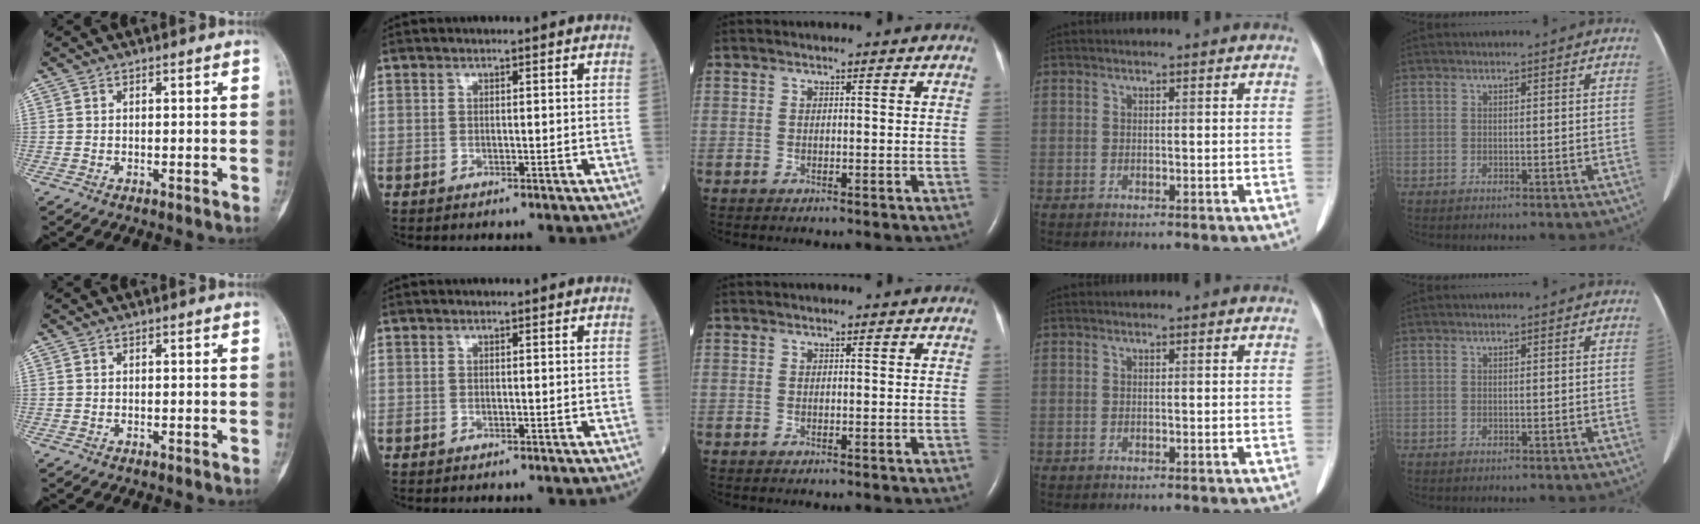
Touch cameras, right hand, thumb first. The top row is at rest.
{}